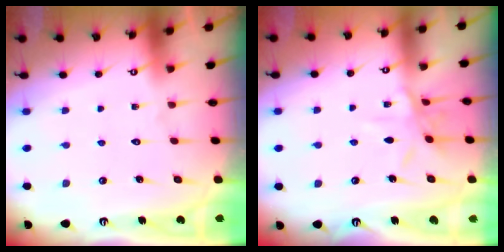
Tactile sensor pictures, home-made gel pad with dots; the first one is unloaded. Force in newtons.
{"total": 8.0, "press": 8.0, "slide": 0.7}